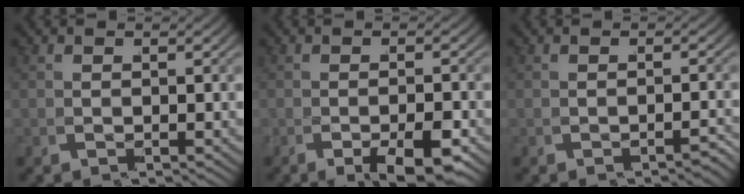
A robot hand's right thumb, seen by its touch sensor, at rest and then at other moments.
{"total": 3.2, "force": [-1.8, -0.1, 2.6], "torque": [-0.050, -0.004, -0.027]}
{"total": 1.5, "force": [-1.5, -0.4, -0.1], "torque": [-0.018, -0.007, -0.019]}